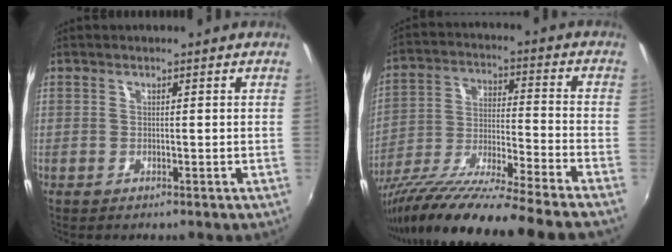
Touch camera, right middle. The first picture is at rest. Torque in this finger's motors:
{"motor_torque": [1.09, -1.05, 0.37, 0.21]}